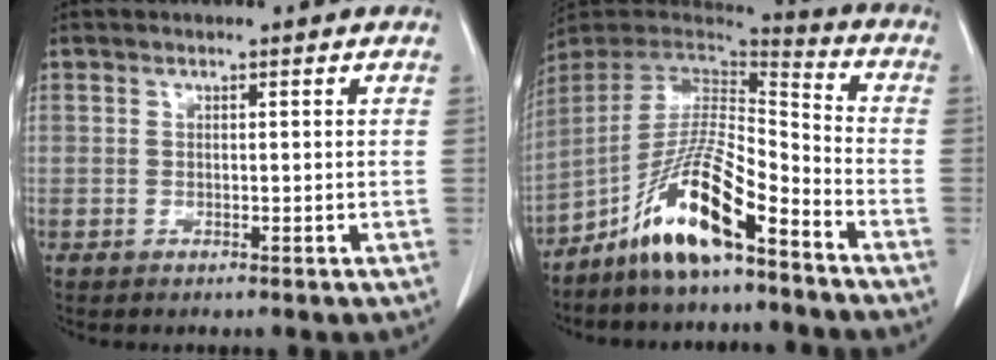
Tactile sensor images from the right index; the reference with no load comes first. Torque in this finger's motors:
{"motor_torque": [1.59, -0.55, 0.87, 0.21]}